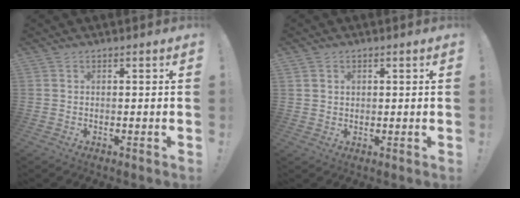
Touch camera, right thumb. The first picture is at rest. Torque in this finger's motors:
{"motor_torque": [-0.36, 0.12, -0.31, 0.21, -0.09]}